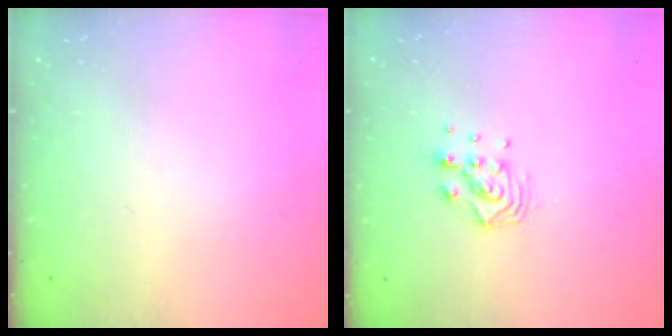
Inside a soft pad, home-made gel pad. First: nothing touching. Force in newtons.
{"total": 7.8, "press": 7.8, "slide": 0.7}